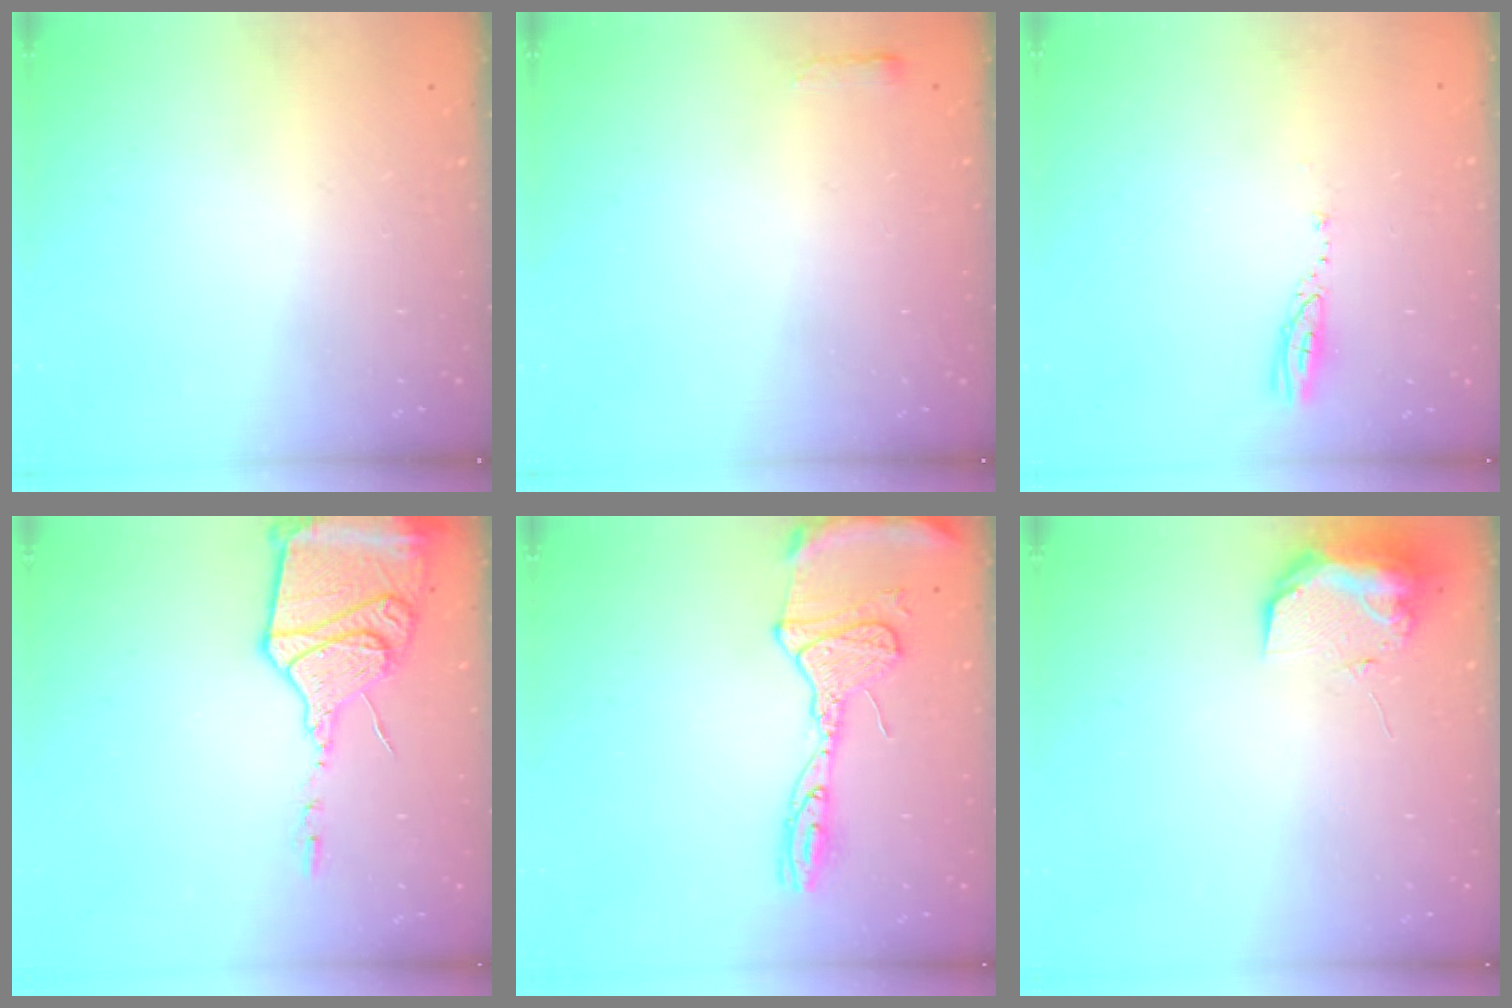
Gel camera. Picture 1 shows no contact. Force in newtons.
{"total": 2.4, "press": 2.4, "slide": 0.4}
{"total": 3.5, "press": 3.4, "slide": 0.3}
{"total": 16.9, "press": 16.8, "slide": 1.6}
{"total": 15.9, "press": 15.8, "slide": 1.6}
{"total": 9.5, "press": 9.4, "slide": 1.0}